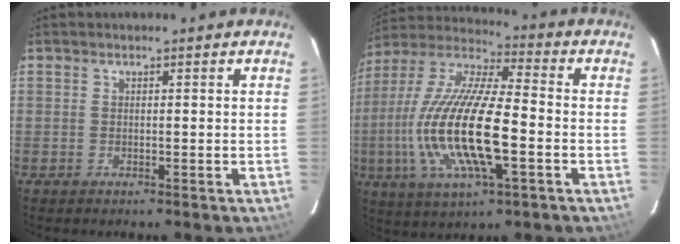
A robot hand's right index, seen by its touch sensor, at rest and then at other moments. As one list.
[{"total": 21.2, "force": [-4.4, 5.9, 19.8], "torque": [-0.400, -0.015, -0.087]}]